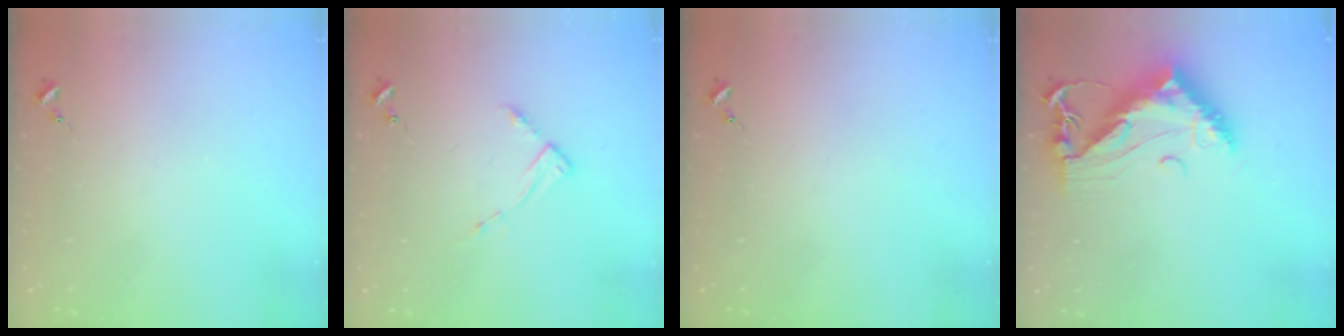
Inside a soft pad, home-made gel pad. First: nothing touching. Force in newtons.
{"total": 2.8, "press": 2.8, "slide": 0.4}
{"total": 0.0}
{"total": 14.4, "press": 14.3, "slide": 1.4}